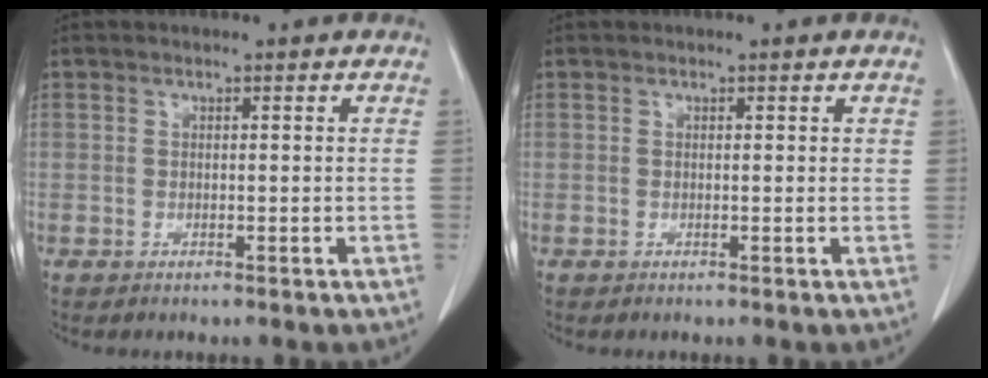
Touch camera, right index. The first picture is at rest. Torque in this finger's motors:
{"motor_torque": [-0.03, 0.00, 0.00, -0.01]}